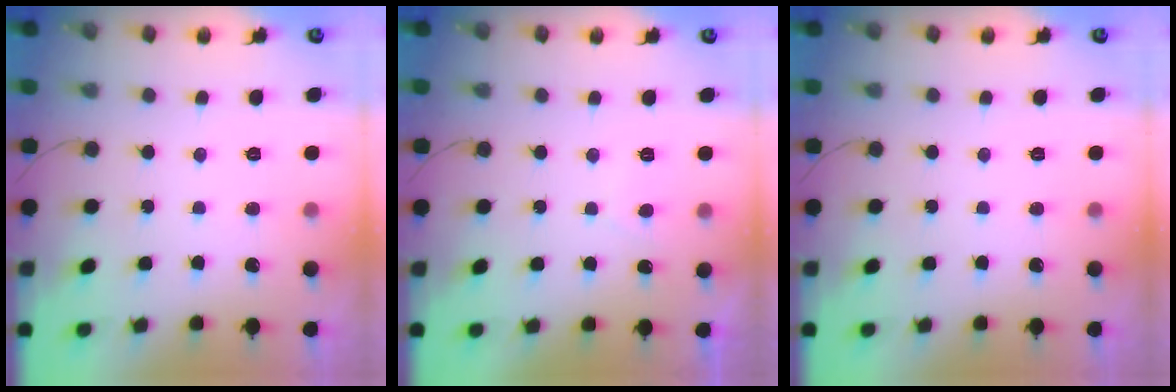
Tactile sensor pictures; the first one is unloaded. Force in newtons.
{"total": 1.1, "press": 0.9, "slide": 0.6}
{"total": 0.0}